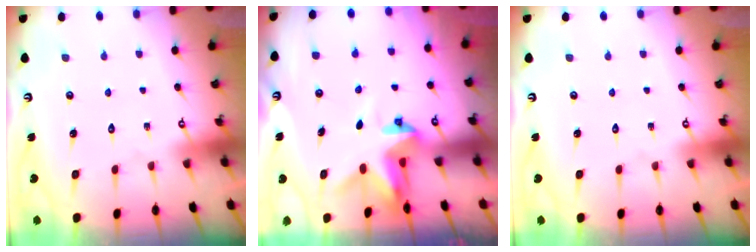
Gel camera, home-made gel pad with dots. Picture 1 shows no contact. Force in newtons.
{"total": 3.8, "press": 3.8, "slide": 0.2}
{"total": 0.0}